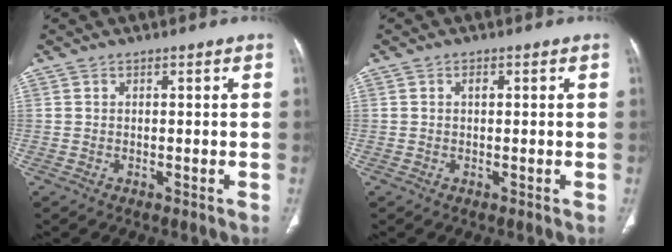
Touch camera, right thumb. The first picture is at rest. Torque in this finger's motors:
{"motor_torque": [0.11, 0.09, -0.11, 0.23, -0.05]}